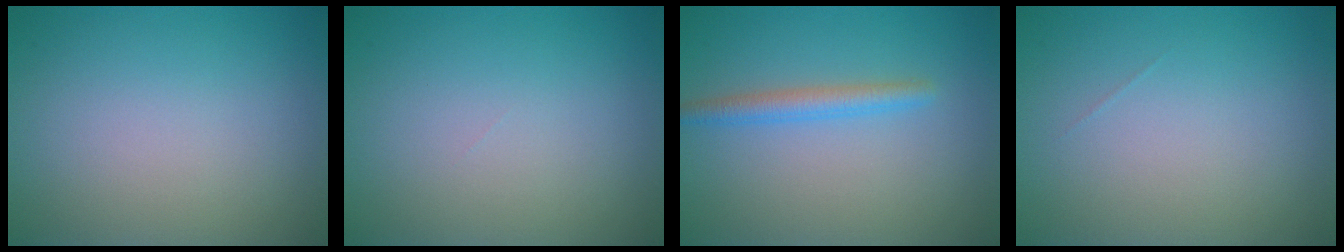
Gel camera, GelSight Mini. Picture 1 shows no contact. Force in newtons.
{"total": 0.0}
{"total": 2.2, "press": 2.1, "slide": 0.1}
{"total": 0.0}